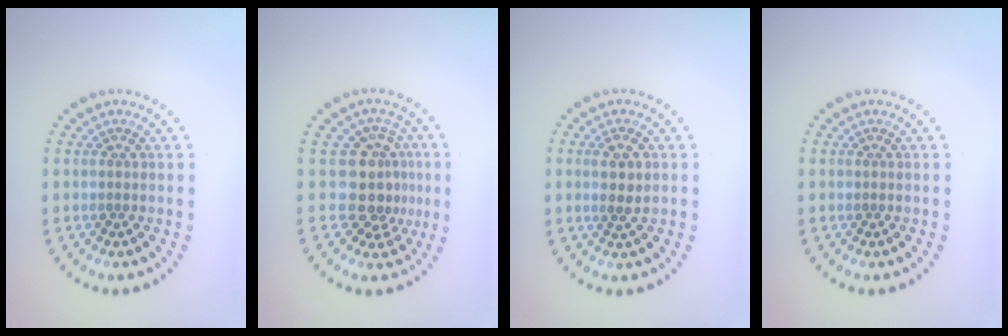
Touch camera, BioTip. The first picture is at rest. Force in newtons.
{"total": 3.7, "press": 2.9, "slide": 2.3}
{"total": 2.3, "press": 2.2, "slide": 0.7}
{"total": 0.0}